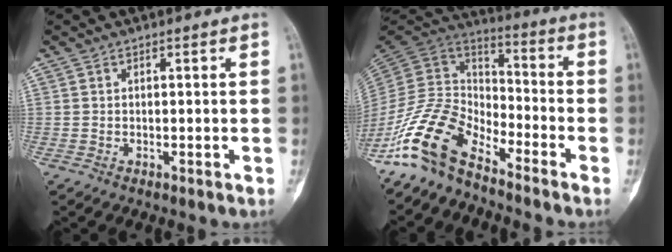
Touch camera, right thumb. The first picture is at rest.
{"total": 13.7, "force": [-10.3, 6.1, 6.7], "torque": [-0.119, 0.088, -0.213]}